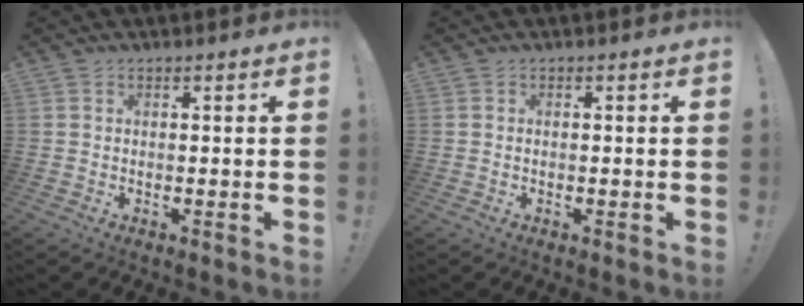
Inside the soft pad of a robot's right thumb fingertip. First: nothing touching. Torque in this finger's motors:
{"motor_torque": [0.41, 0.07, -0.15, 0.06, -0.02]}